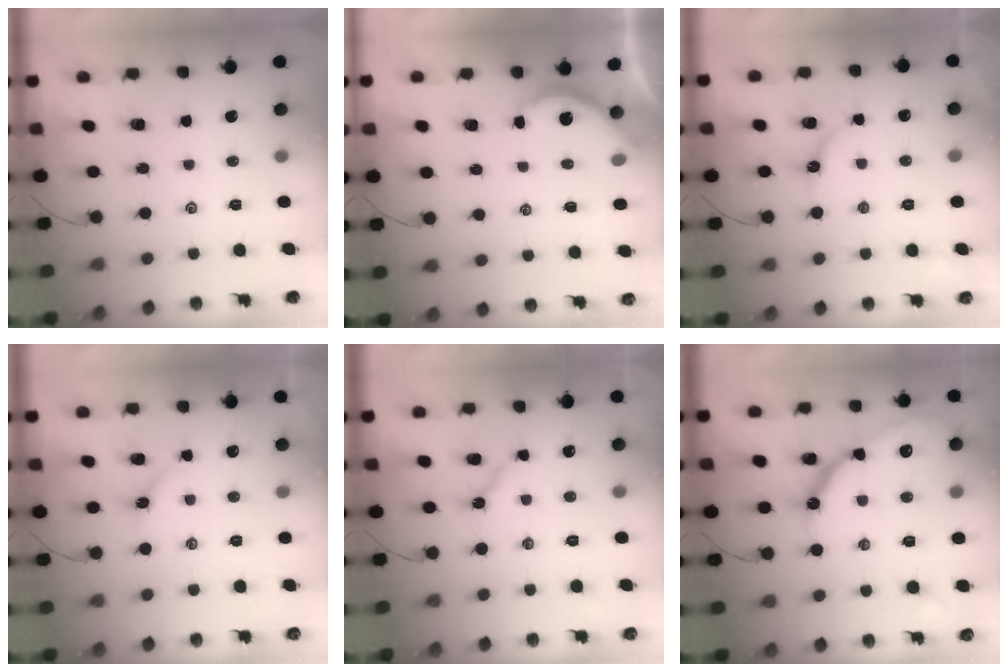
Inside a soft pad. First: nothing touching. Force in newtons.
{"total": 5.4, "press": 5.4, "slide": 0.2}
{"total": 5.2, "press": 5.1, "slide": 0.6}
{"total": 3.0, "press": 3.0, "slide": 0.4}
{"total": 3.9, "press": 3.9, "slide": 0.1}
{"total": 14.4, "press": 14.4, "slide": 1.2}